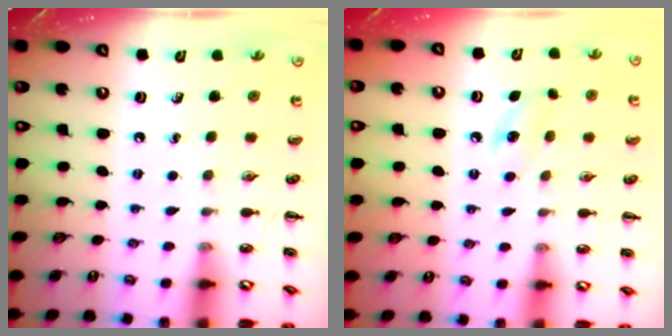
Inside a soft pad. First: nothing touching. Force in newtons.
{"total": 7.7, "press": 7.4, "slide": 1.9}